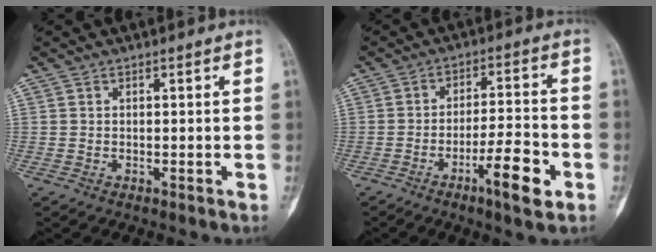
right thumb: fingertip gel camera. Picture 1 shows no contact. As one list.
[{"total": 9.5, "force": [-4.5, 2.0, 8.1], "torque": [-0.130, 0.025, -0.071]}]